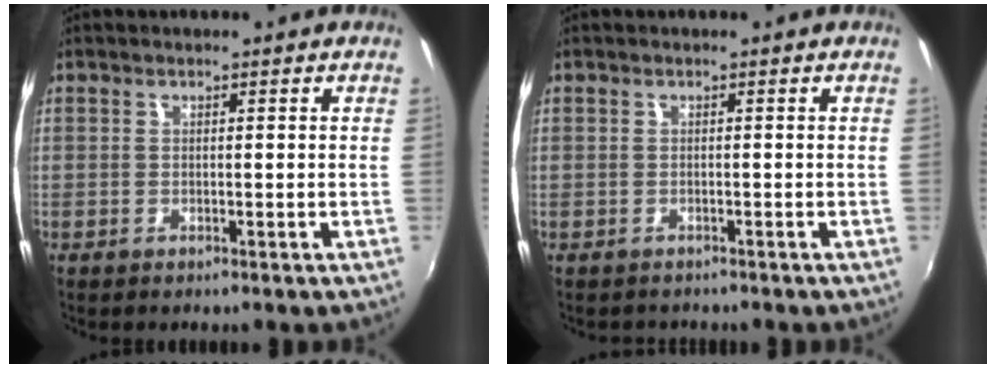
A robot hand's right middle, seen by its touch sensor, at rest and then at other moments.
{"total": 1.0, "force": [-0.8, 0.6, -0.2], "torque": [0.001, 0.002, -0.013]}